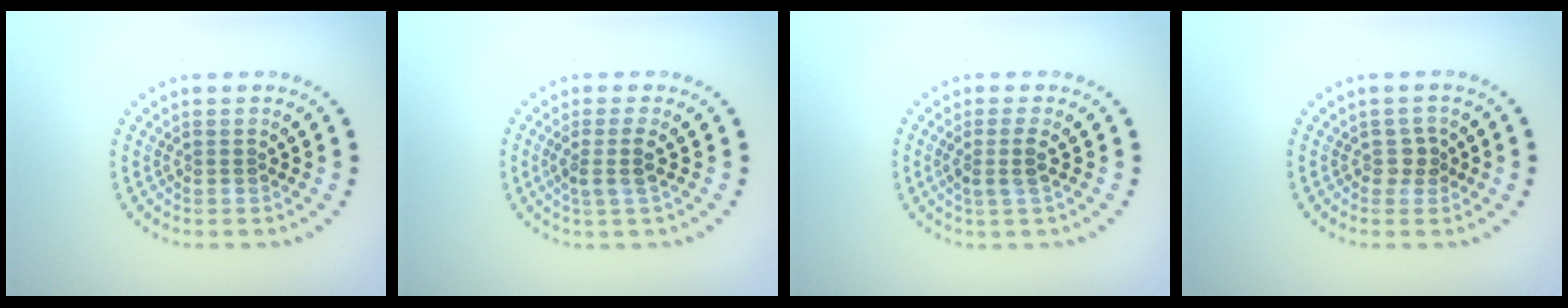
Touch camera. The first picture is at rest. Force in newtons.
{"total": 1.9, "press": 1.5, "slide": 1.1}
{"total": 1.8, "press": 1.4, "slide": 1.0}
{"total": 1.2, "press": 1.0, "slide": 0.7}